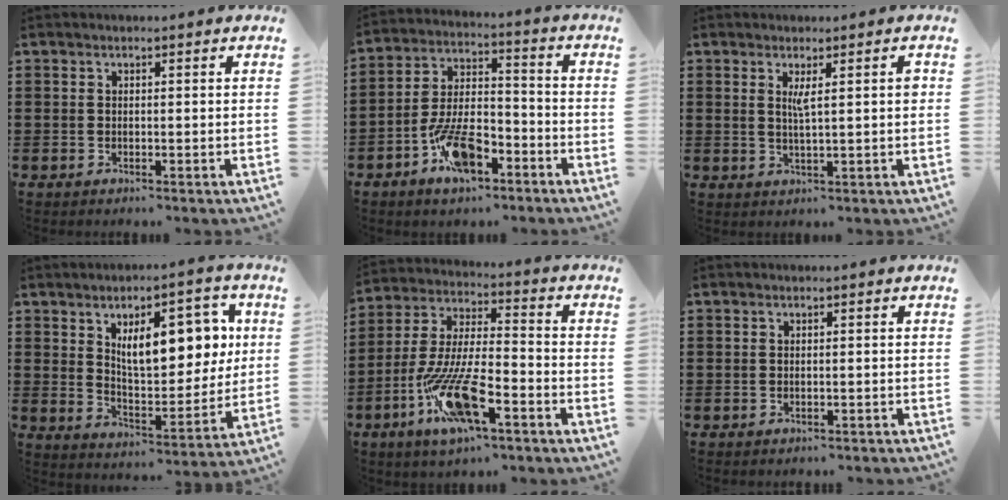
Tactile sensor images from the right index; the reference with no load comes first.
{"total": 9.3, "force": [-5.1, 4.1, 6.7], "torque": [-0.136, 0.010, -0.090]}
{"total": 2.9, "force": [0.8, 0.1, 2.8], "torque": [-0.056, -0.002, 0.011]}
{"total": 11.5, "force": [4.3, 5.4, 9.2], "torque": [-0.139, -0.007, 0.069]}
{"total": 13.3, "force": [-7.3, 3.5, 10.5], "torque": [-0.231, -0.003, -0.140]}
{"total": 0.6, "force": [-0.6, 0.1, -0.1], "torque": [-0.001, 0.001, -0.013]}